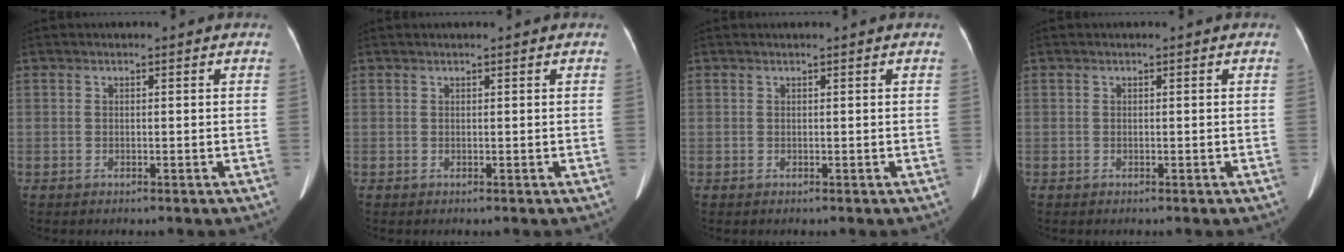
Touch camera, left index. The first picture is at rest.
{"total": 0.6, "force": [0.6, 0.1, 0.3], "torque": [-0.006, 0.011, 0.009]}
{"total": 0.0}
{"total": 0.0}